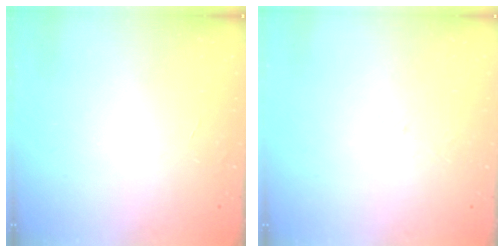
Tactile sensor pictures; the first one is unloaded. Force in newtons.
{"total": 3.1, "press": 3.1, "slide": 0.5}